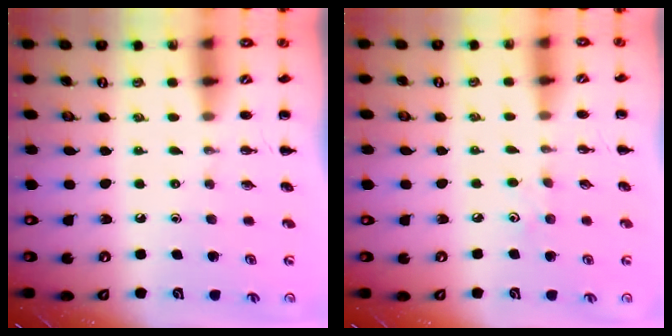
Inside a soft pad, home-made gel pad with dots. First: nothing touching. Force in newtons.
{"total": 3.2, "press": 3.1, "slide": 1.0}